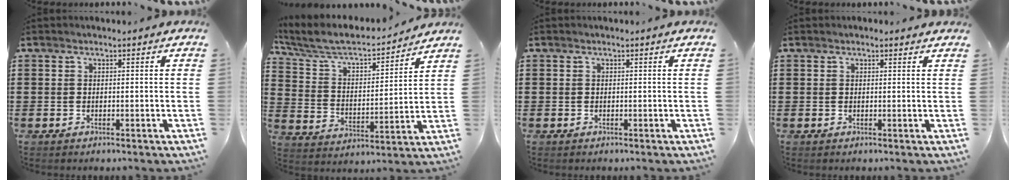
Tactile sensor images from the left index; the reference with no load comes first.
{"total": 6.6, "force": [5.7, 1.6, 2.9], "torque": [-0.082, -0.036, 0.091]}
{"total": 0.0}
{"total": 0.6, "force": [0.5, 0.3, 0.3], "torque": [-0.006, 0.002, 0.010]}